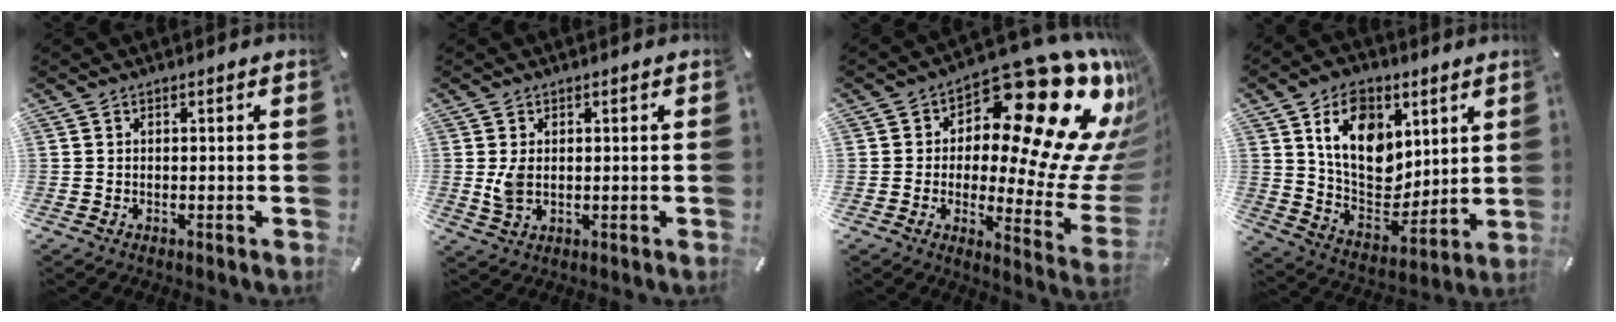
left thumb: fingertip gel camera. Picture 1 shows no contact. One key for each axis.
{"total": 4.3, "fx": 0.3, "fy": 2.9, "fz": 3.2, "tx": -0.067, "ty": -0.004, "tz": 0.003}
{"total": 25.1, "fx": 11.3, "fy": 10.0, "fz": 20.1, "tx": -0.250, "ty": -0.103, "tz": 0.185}
{"total": 14.9, "fx": 6.2, "fy": 10.9, "fz": 8.0, "tx": -0.134, "ty": -0.027, "tz": 0.118}